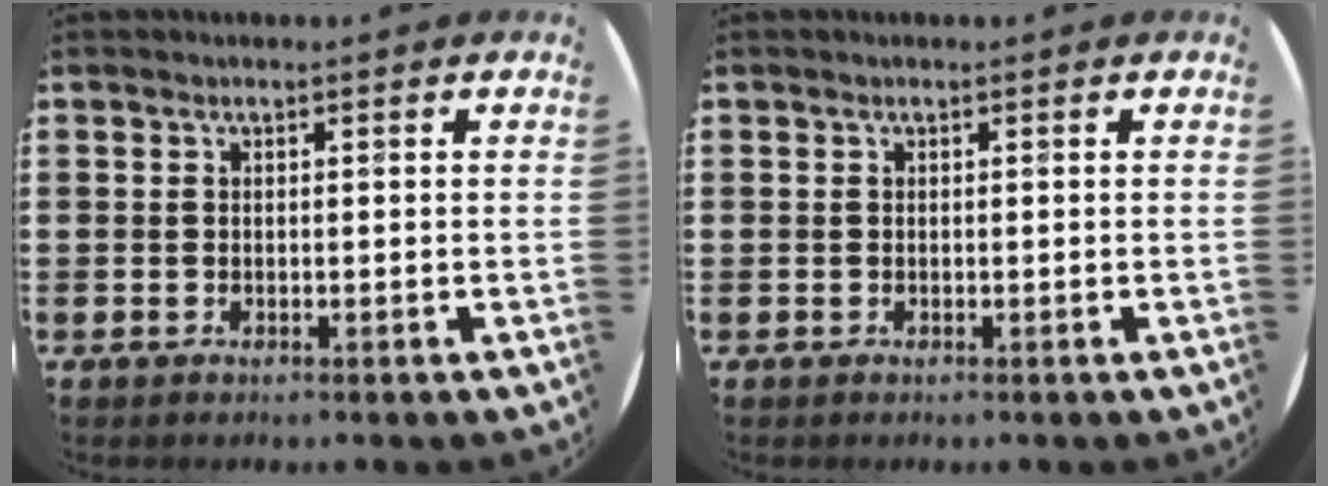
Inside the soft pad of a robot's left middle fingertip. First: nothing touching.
{"total": 0.0}